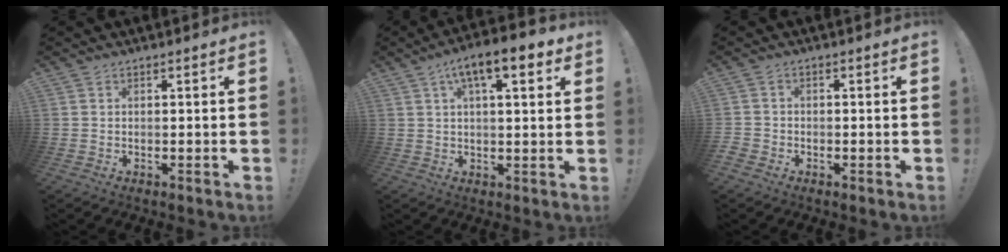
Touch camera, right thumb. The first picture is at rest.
{"total": 10.3, "force": [4.8, 3.5, 8.5], "torque": [-0.118, -0.016, 0.077]}
{"total": 1.9, "force": [-1.3, 1.3, 0.5], "torque": [-0.012, 0.007, -0.022]}